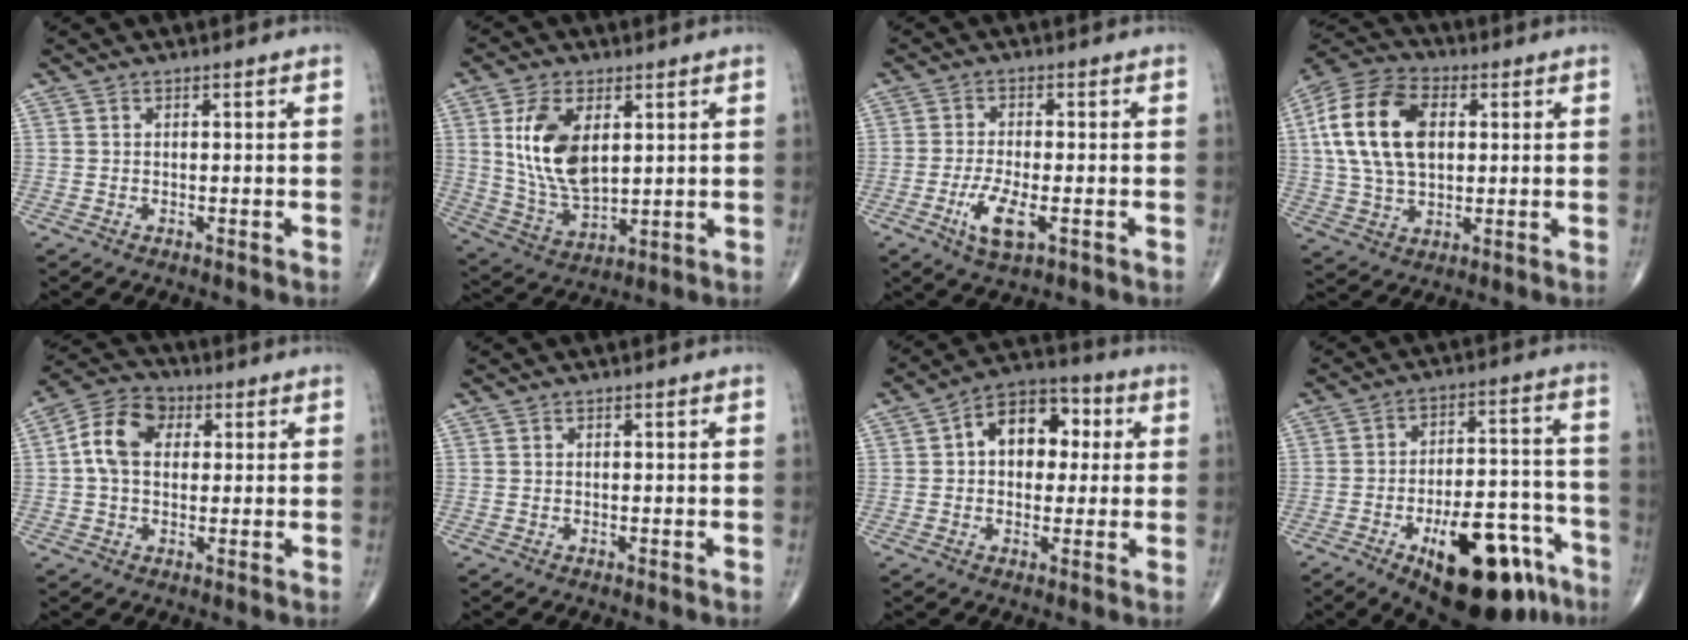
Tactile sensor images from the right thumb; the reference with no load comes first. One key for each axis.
{"total": 13.6, "fx": 3.5, "fy": 7.4, "fz": 10.9, "tx": -0.203, "ty": -0.020, "tz": 0.076}
{"total": 6.6, "fx": -2.5, "fy": 2.2, "fz": 5.7, "tx": -0.115, "ty": -0.001, "tz": -0.042}
{"total": 17.9, "fx": 3.0, "fy": 11.1, "fz": 13.8, "tx": -0.265, "ty": 0.010, "tz": 0.050}
{"total": 9.5, "fx": 1.5, "fy": 6.7, "fz": 6.5, "tx": -0.114, "ty": 0.019, "tz": 0.018}
{"total": 0.0}
{"total": 12.0, "fx": 2.2, "fy": 8.2, "fz": 8.5, "tx": -0.091, "ty": 0.023, "tz": 0.024}
{"total": 21.9, "fx": -11.7, "fy": 9.2, "fz": 16.1, "tx": -0.180, "ty": 0.068, "tz": -0.160}